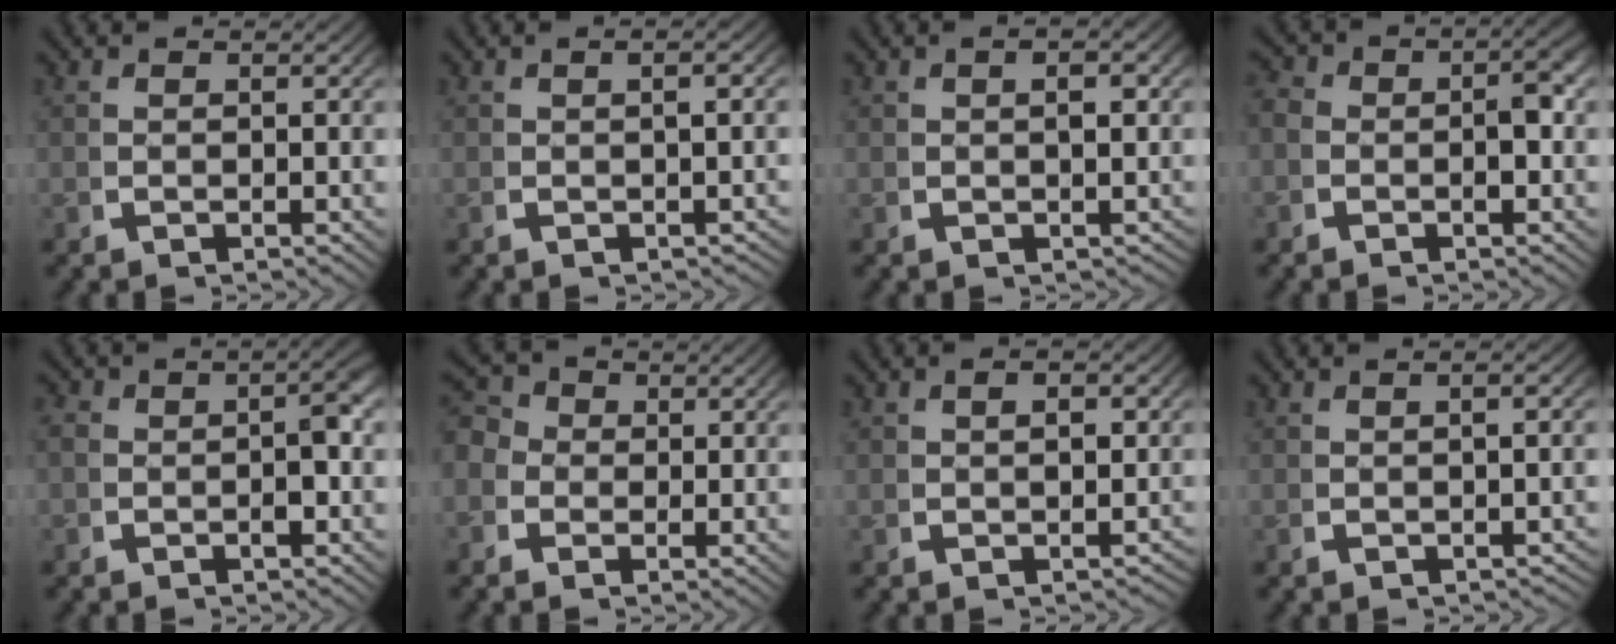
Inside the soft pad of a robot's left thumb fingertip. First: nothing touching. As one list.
[{"total": 1.6, "force": [-0.7, 0.3, 1.4], "torque": [-0.025, 0.002, -0.006]}, {"total": 1.7, "force": [0.0, 1.0, 1.4], "torque": [-0.018, 0.001, 0.002]}, {"total": 3.6, "force": [-0.6, 2.5, 2.5], "torque": [-0.041, -0.001, -0.017]}, {"total": 3.0, "force": [-0.4, 1.5, 2.5], "torque": [-0.033, 0.003, -0.010]}, {"total": 4.8, "force": [0.8, 4.1, 2.5], "torque": [-0.043, 0.000, 0.000]}, {"total": 1.9, "force": [-0.8, 1.1, 1.3], "torque": [-0.016, -0.003, -0.010]}, {"total": 1.6, "force": [-1.2, 0.3, 1.1], "torque": [-0.021, 0.001, -0.015]}]